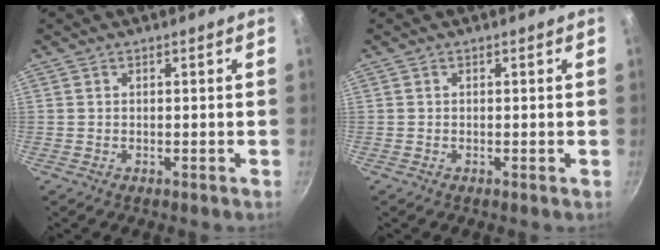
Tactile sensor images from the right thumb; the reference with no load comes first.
{"total": 0.0}